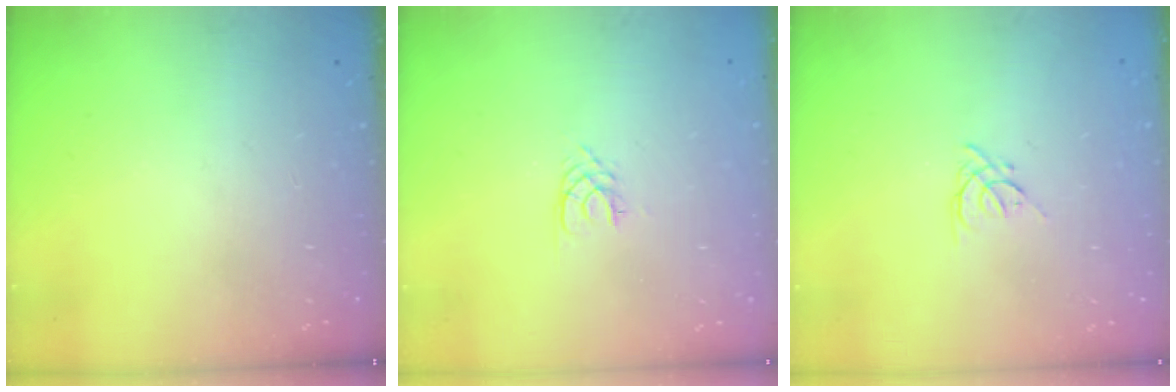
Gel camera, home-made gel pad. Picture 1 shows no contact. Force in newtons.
{"total": 1.7, "press": 1.7, "slide": 0.2}
{"total": 3.4, "press": 3.3, "slide": 0.7}